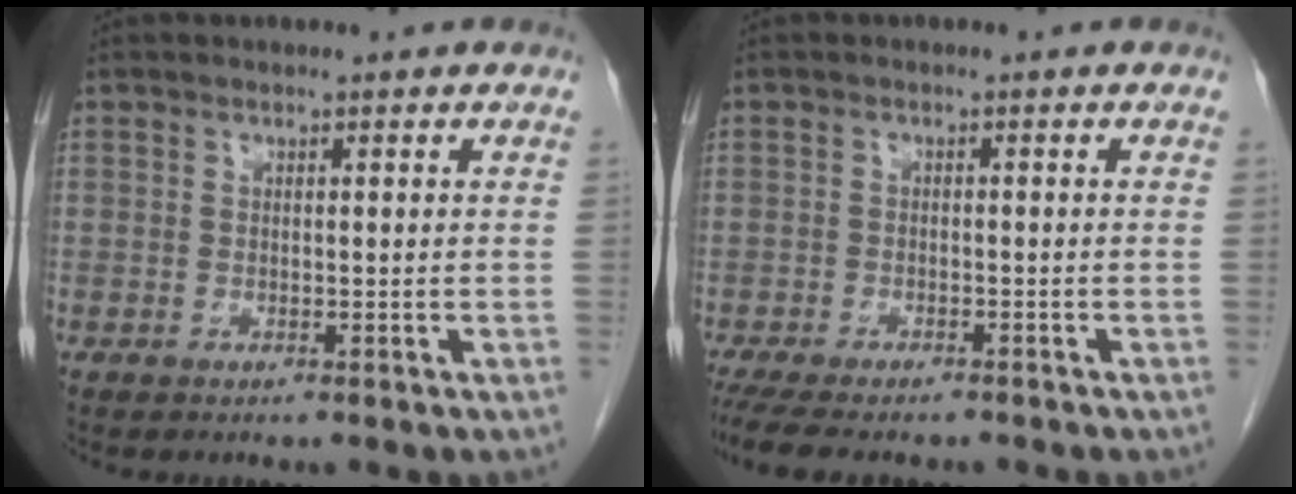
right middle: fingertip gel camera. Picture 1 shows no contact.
{"total": 10.6, "force": [-8.9, 2.9, 5.1], "torque": [-0.088, -0.011, -0.129]}